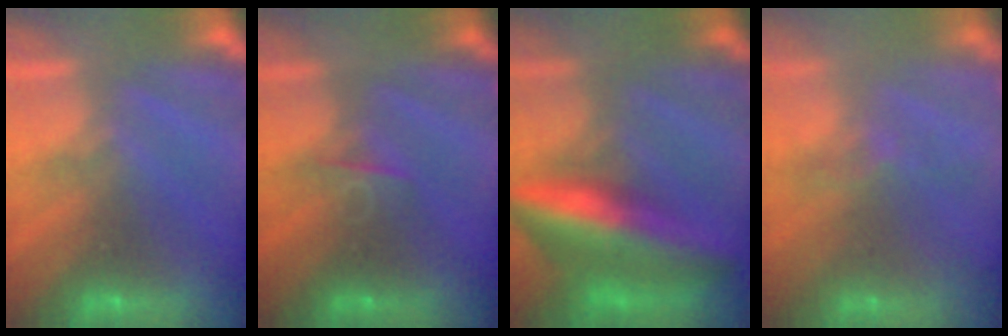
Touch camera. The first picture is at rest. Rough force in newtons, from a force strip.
{"total": 2.6}
{"total": 8.5}
{"total": 9.7}